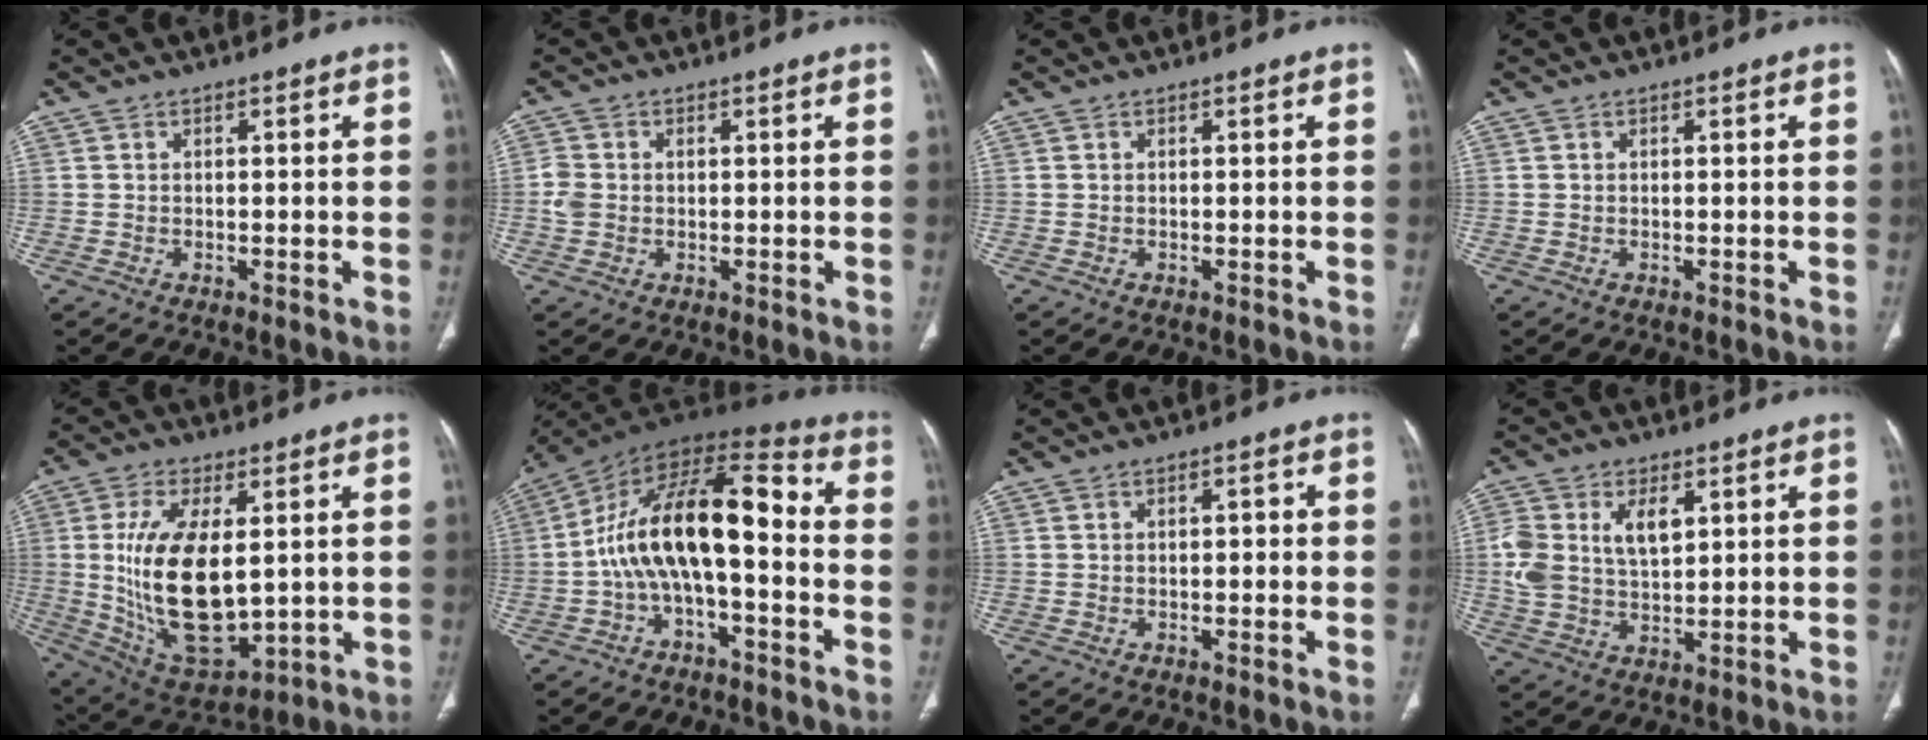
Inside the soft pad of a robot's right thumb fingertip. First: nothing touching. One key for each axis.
{"total": 3.1, "fx": -0.1, "fy": 2.6, "fz": 1.8, "tx": -0.043, "ty": 0.004, "tz": -0.003}
{"total": 0.0}
{"total": 0.0}
{"total": 20.0, "fx": 1.1, "fy": 9.8, "fz": 17.4, "tx": -0.316, "ty": -0.022, "tz": 0.043}
{"total": 16.9, "fx": -2.3, "fy": 7.5, "fz": 14.9, "tx": -0.249, "ty": 0.075, "tz": -0.045}
{"total": 1.4, "fx": 0.0, "fy": 0.7, "fz": 1.2, "tx": -0.008, "ty": 0.002, "tz": -0.003}
{"total": 10.3, "fx": 2.9, "fy": 6.0, "fz": 7.8, "tx": -0.153, "ty": 0.002, "tz": 0.061}